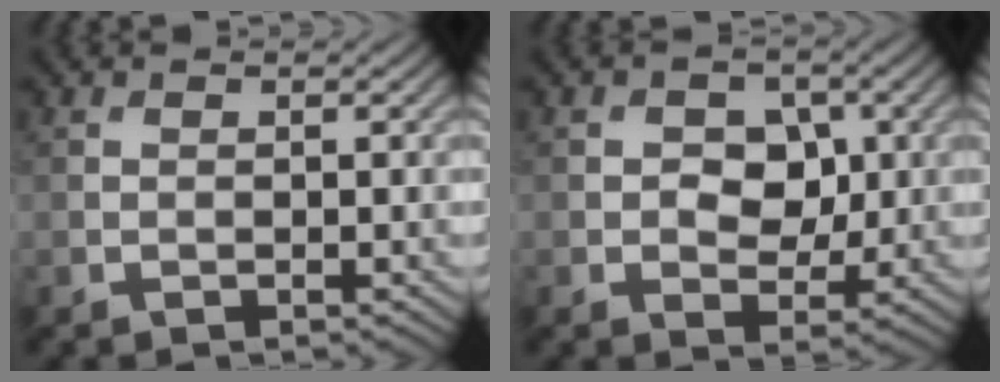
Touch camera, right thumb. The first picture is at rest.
{"total": 4.6, "force": [0.3, 3.5, 3.0], "torque": [-0.042, -0.003, -0.009]}